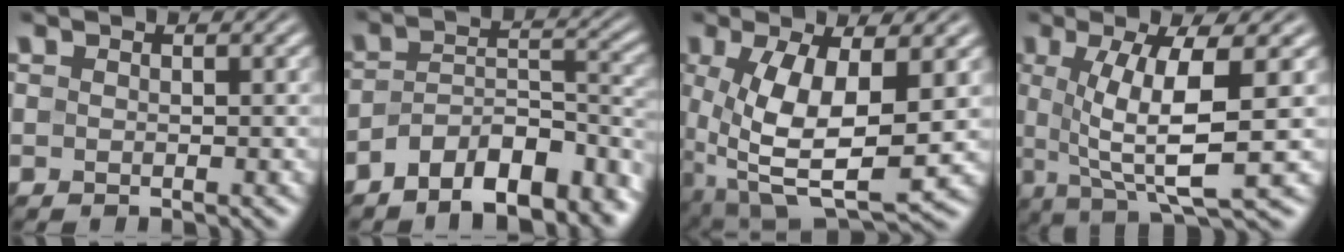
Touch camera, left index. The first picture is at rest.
{"total": 8.9, "force": [-6.1, 3.9, 5.1], "torque": [-0.073, -0.004, -0.108]}
{"total": 9.3, "force": [0.0, 3.8, 8.5], "torque": [-0.174, -0.013, 0.003]}
{"total": 7.6, "force": [0.7, 1.5, 7.4], "torque": [-0.125, -0.006, 0.015]}